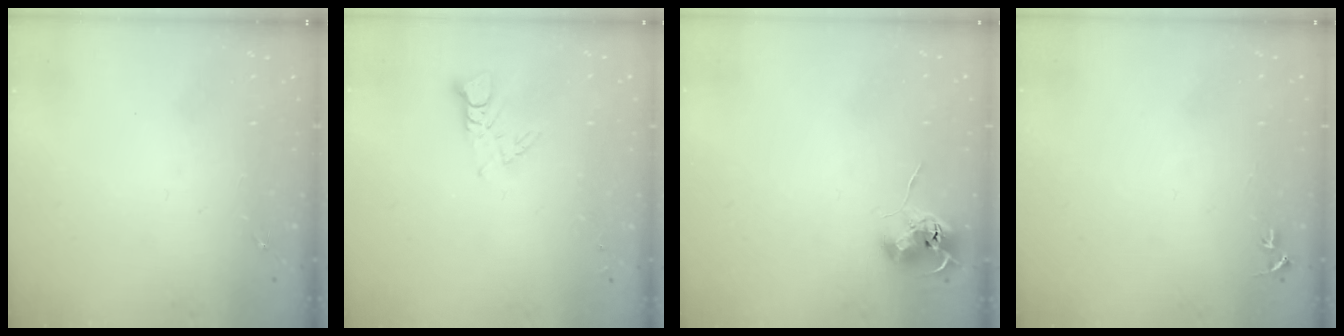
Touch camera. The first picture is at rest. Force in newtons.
{"total": 3.8, "press": 3.8, "slide": 0.2}
{"total": 7.8, "press": 7.8, "slide": 0.8}
{"total": 3.1, "press": 3.1, "slide": 0.3}